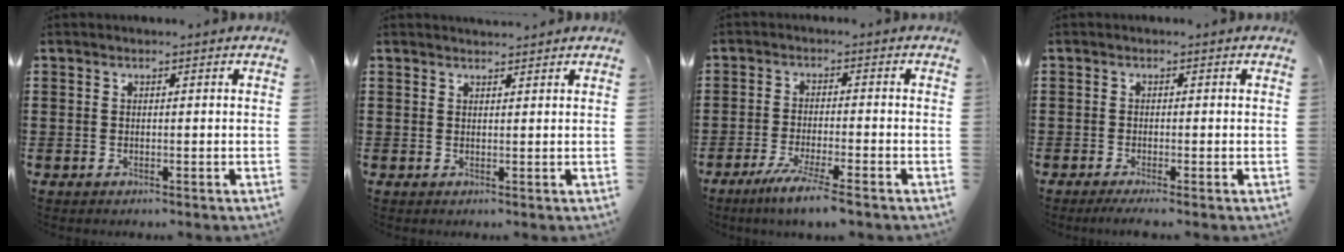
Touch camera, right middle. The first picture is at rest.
{"total": 1.4, "force": [1.3, 0.2, 0.0], "torque": [-0.004, 0.000, 0.026]}
{"total": 4.9, "force": [-3.8, -0.3, 3.0], "torque": [-0.060, -0.018, -0.070]}
{"total": 0.9, "force": [-0.6, 0.0, 0.7], "torque": [-0.010, -0.003, -0.011]}